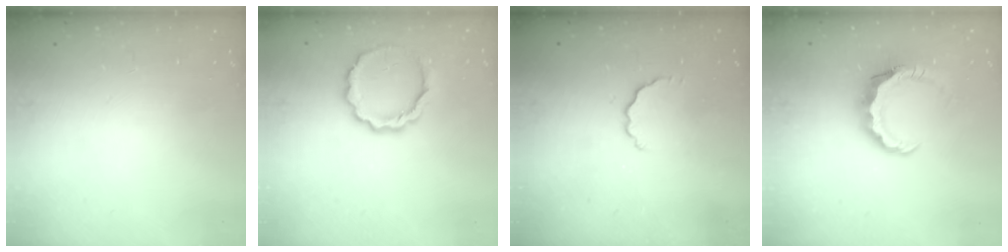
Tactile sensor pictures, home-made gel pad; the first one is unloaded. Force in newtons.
{"total": 9.6, "press": 9.5, "slide": 1.7}
{"total": 2.7, "press": 2.6, "slide": 0.8}
{"total": 7.8, "press": 7.7, "slide": 1.0}